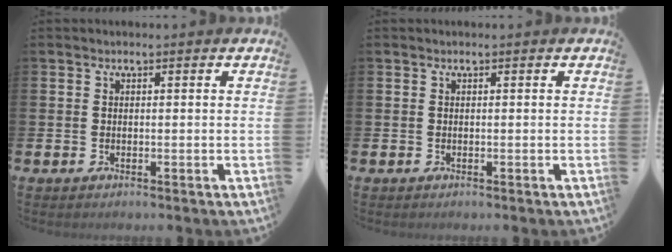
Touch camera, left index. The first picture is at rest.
{"total": 0.0}